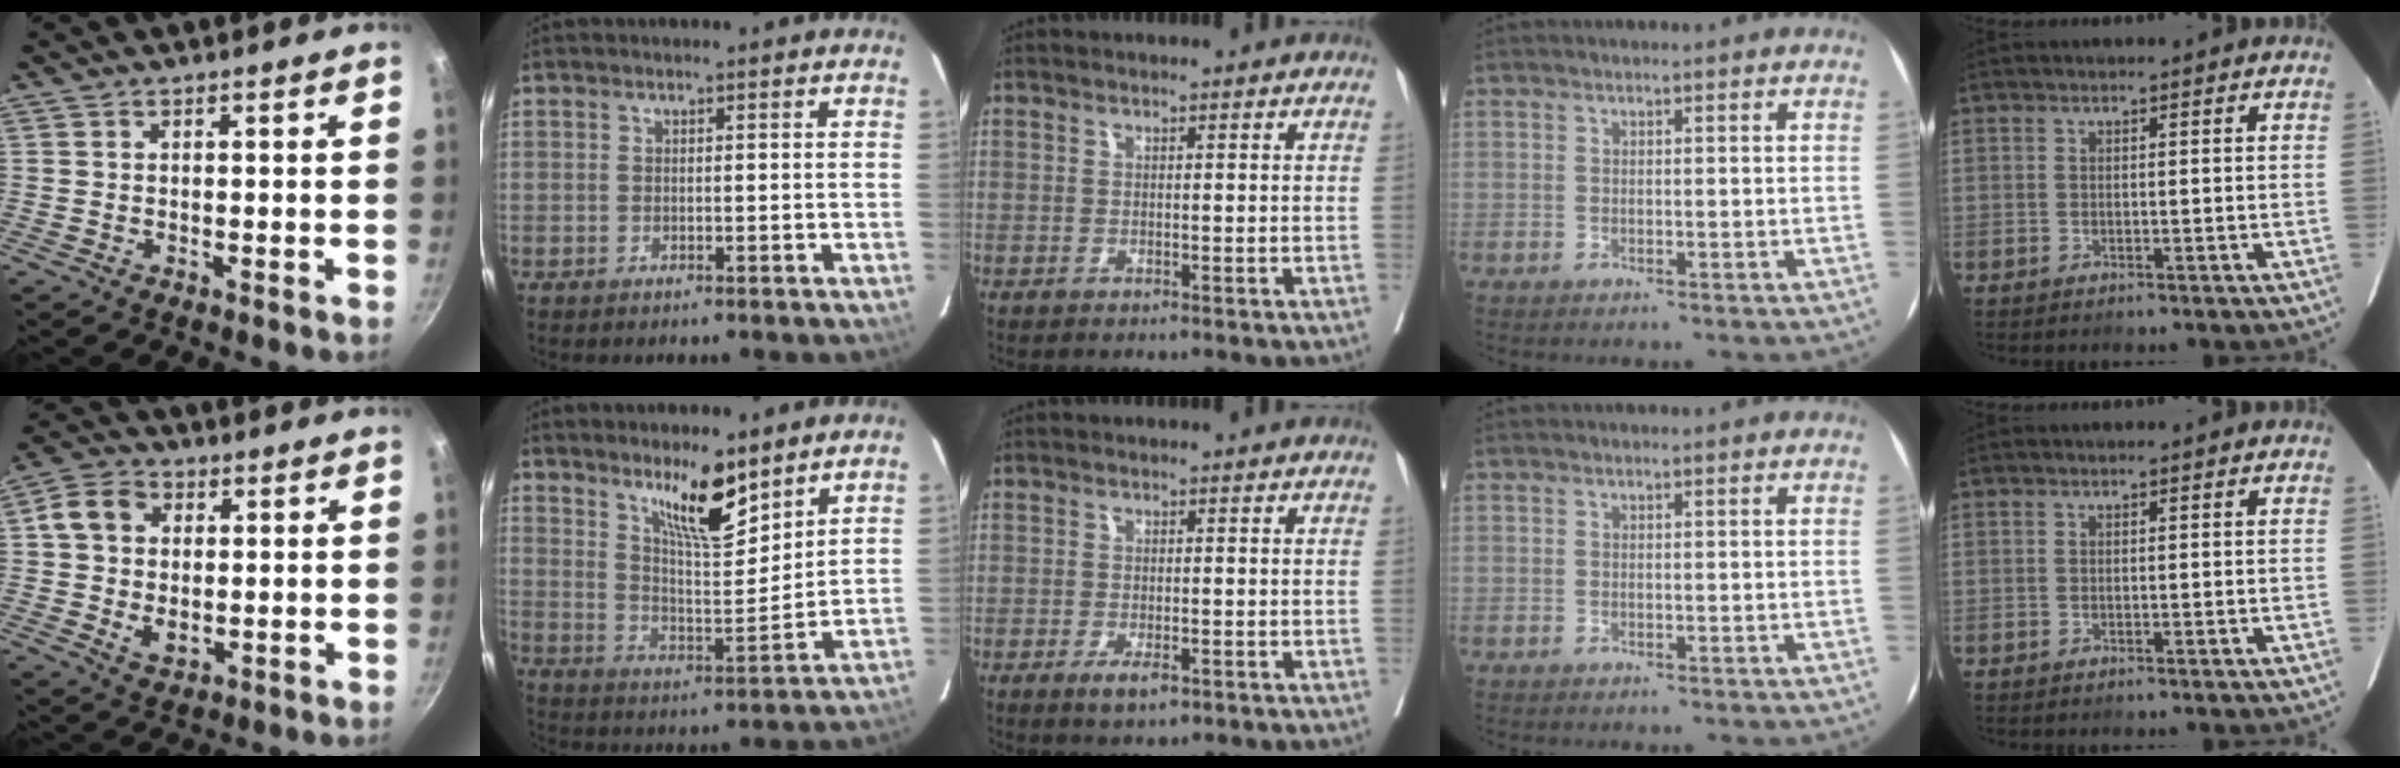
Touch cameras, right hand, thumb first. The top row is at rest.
{"thumb": {"total": 10.4, "force": [1.4, 7.8, 6.7], "torque": [-0.099, 0.002, 0.023]}, "index": {"total": 10.5, "force": [7.2, 1.9, 7.3], "torque": [-0.127, -0.011, 0.132]}, "middle": {"total": 3.0, "force": [-1.6, 1.0, 2.3], "torque": [-0.039, -0.001, -0.023]}}